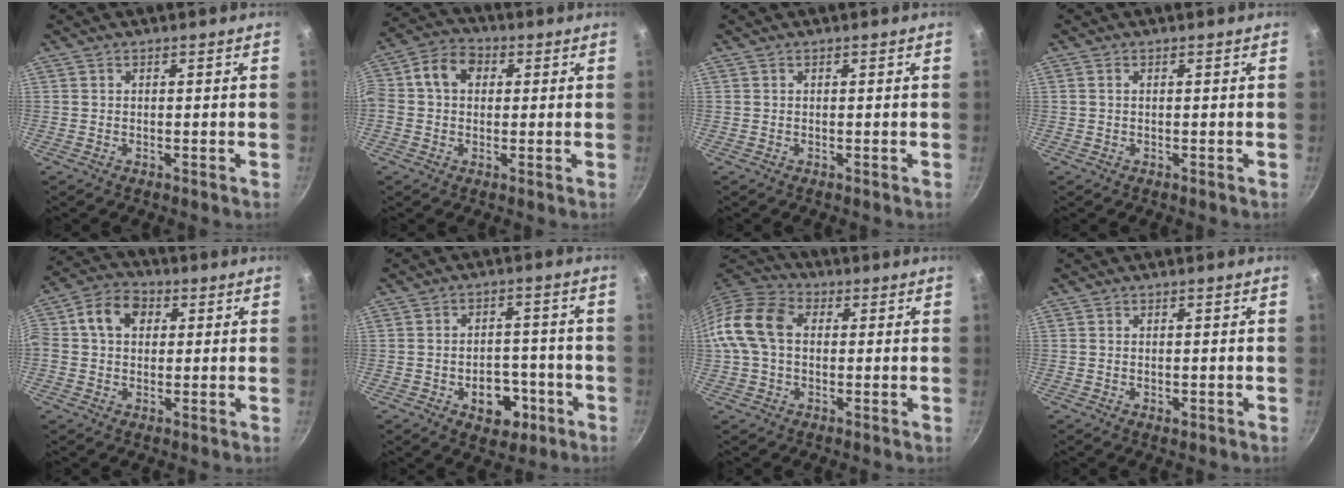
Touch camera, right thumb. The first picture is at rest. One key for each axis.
{"total": 8.4, "fx": 1.4, "fy": 6.4, "fz": 5.2, "tx": -0.080, "ty": 0.020, "tz": 0.002}
{"total": 0.0}
{"total": 0.6, "fx": 0.1, "fy": 0.3, "fz": 0.5, "tx": -0.011, "ty": 0.003, "tz": 0.002}
{"total": 9.0, "fx": 1.8, "fy": 6.9, "fz": 5.5, "tx": -0.081, "ty": 0.017, "tz": 0.009}
{"total": 8.9, "fx": -3.6, "fy": 6.0, "fz": 5.5, "tx": -0.043, "ty": 0.024, "tz": -0.045}
{"total": 12.1, "fx": 1.1, "fy": 8.5, "fz": 8.5, "tx": -0.148, "ty": 0.027, "tz": 0.001}
{"total": 1.2, "fx": -0.4, "fy": 0.6, "fz": 1.0, "tx": -0.015, "ty": 0.000, "tz": -0.005}